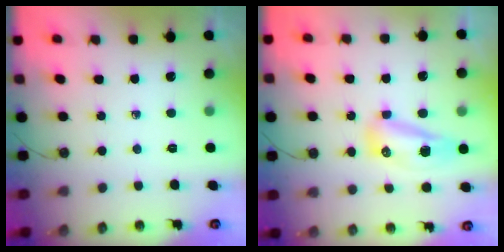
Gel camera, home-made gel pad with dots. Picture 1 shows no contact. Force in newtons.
{"total": 10.7, "press": 9.8, "slide": 4.3}